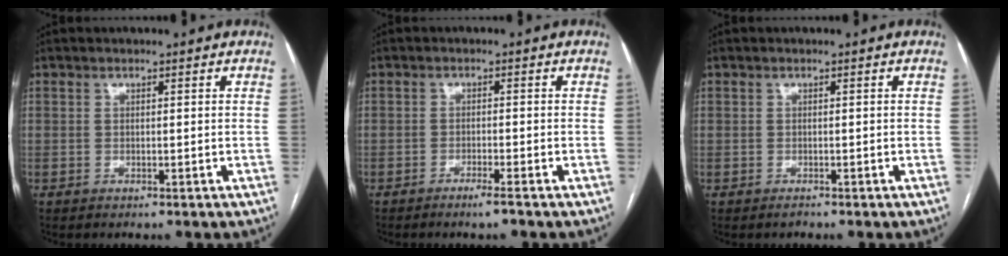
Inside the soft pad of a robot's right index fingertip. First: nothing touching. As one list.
[{"total": 2.2, "force": [-1.7, -0.3, 1.4], "torque": [-0.026, -0.002, -0.030]}, {"total": 0.6, "force": [-0.5, 0.3, -0.1], "torque": [0.003, 0.002, -0.010]}]